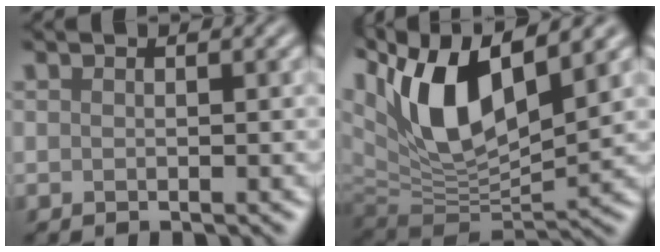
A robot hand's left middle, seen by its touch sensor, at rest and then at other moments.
{"total": 12.6, "force": [5.1, 5.8, 10.0], "torque": [-0.198, 0.008, 0.092]}